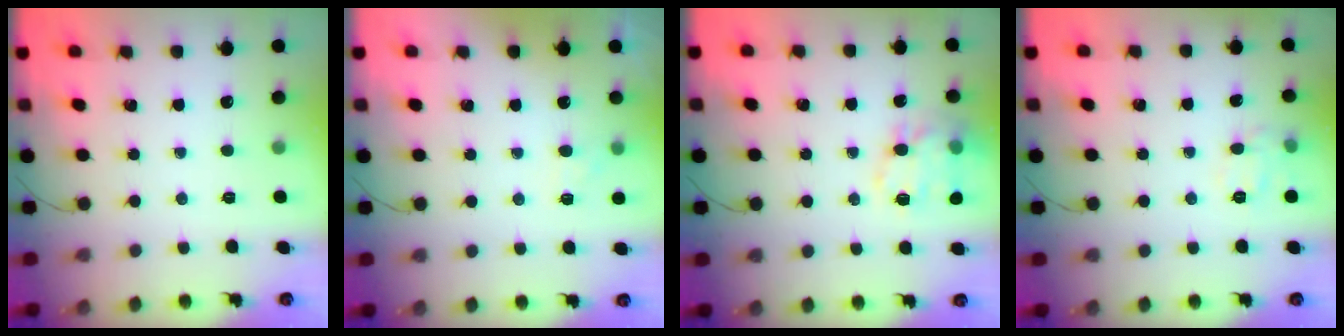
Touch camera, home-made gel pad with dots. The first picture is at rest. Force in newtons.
{"total": 4.8, "press": 4.6, "slide": 1.4}
{"total": 15.9, "press": 15.8, "slide": 1.8}
{"total": 8.1, "press": 8.0, "slide": 1.1}